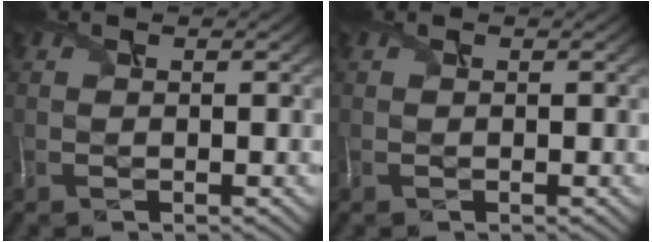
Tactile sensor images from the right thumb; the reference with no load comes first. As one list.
[{"total": 0.0}]